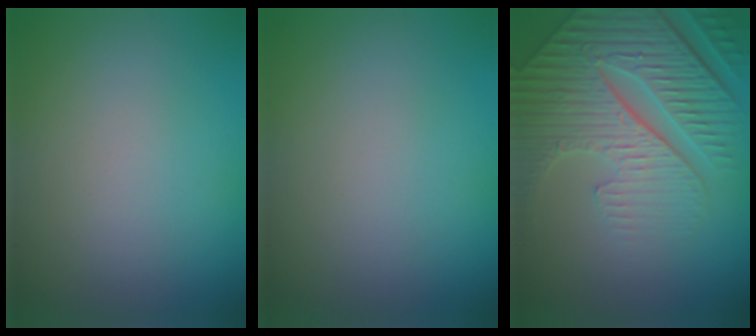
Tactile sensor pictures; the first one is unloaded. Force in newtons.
{"total": 0.0}
{"total": 8.0, "press": 6.2, "slide": 5.1}